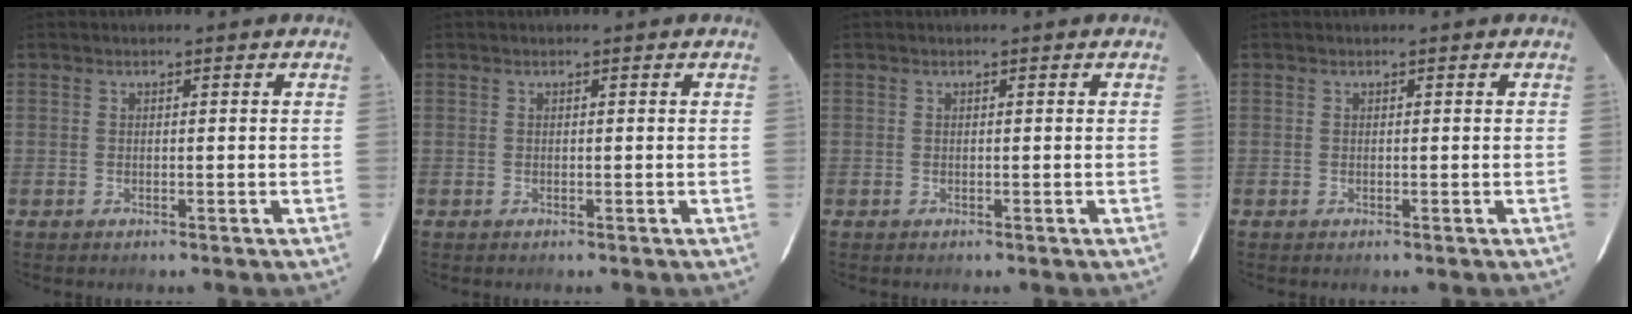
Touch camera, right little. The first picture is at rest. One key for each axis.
{"total": 0.0}
{"total": 0.0}
{"total": 0.0}